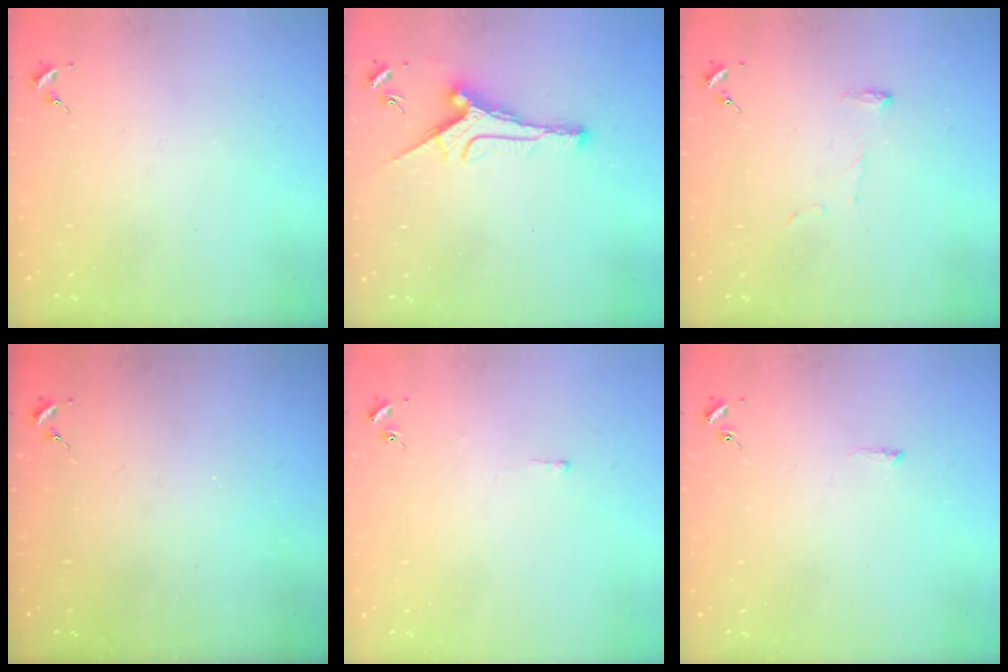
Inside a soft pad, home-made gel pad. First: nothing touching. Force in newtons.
{"total": 10.4, "press": 10.3, "slide": 0.4}
{"total": 5.8, "press": 5.7, "slide": 0.5}
{"total": 0.0}
{"total": 2.6, "press": 2.6, "slide": 0.4}
{"total": 3.5, "press": 3.4, "slide": 0.5}